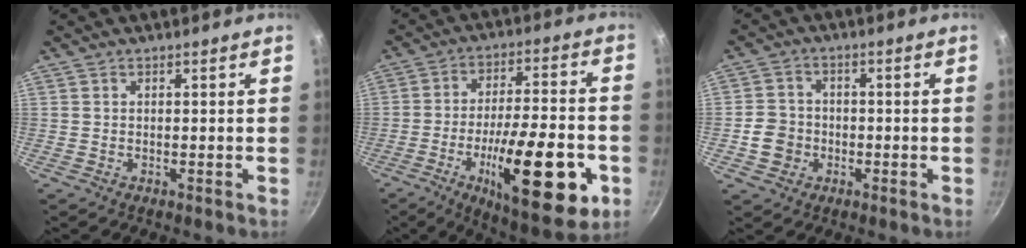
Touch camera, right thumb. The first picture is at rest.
{"total": 23.6, "force": [-8.2, 7.3, 20.9], "torque": [-0.295, 0.020, -0.120]}
{"total": 5.4, "force": [-1.7, 4.8, 1.8], "torque": [-0.014, 0.020, -0.036]}